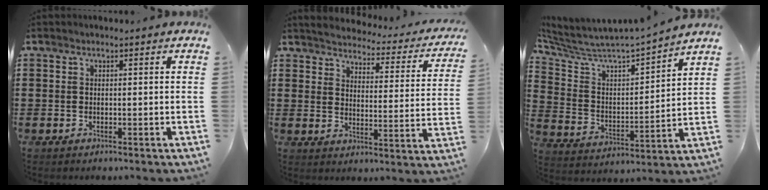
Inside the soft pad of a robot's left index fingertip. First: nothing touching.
{"total": 2.7, "force": [2.7, -0.2, 0.3], "torque": [-0.029, -0.029, 0.038]}
{"total": 4.9, "force": [4.7, 0.8, 1.4], "torque": [-0.059, -0.052, 0.072]}